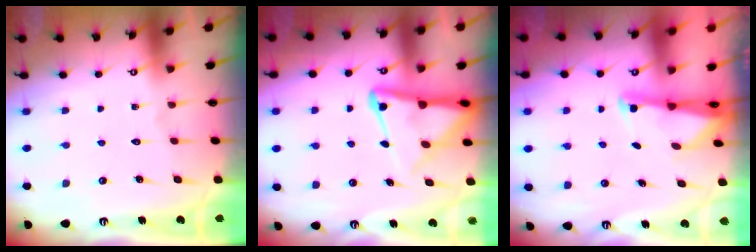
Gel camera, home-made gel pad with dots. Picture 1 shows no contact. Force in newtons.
{"total": 10.1, "press": 10.1, "slide": 1.1}
{"total": 1.8, "press": 1.8, "slide": 0.3}